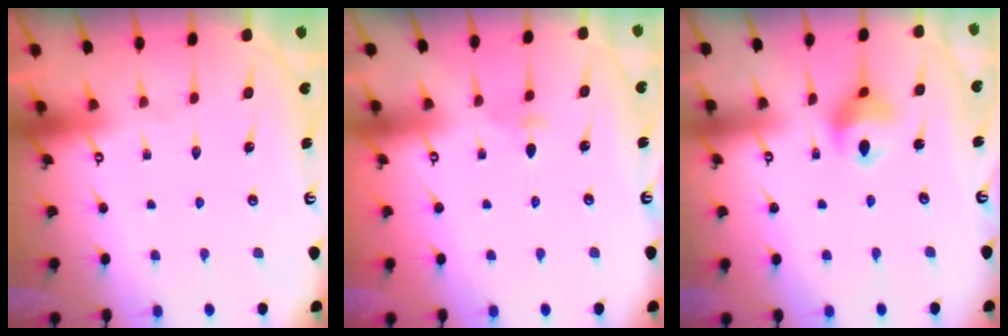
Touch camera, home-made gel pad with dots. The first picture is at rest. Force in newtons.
{"total": 2.7, "press": 2.6, "slide": 0.6}
{"total": 7.7, "press": 7.7, "slide": 0.5}